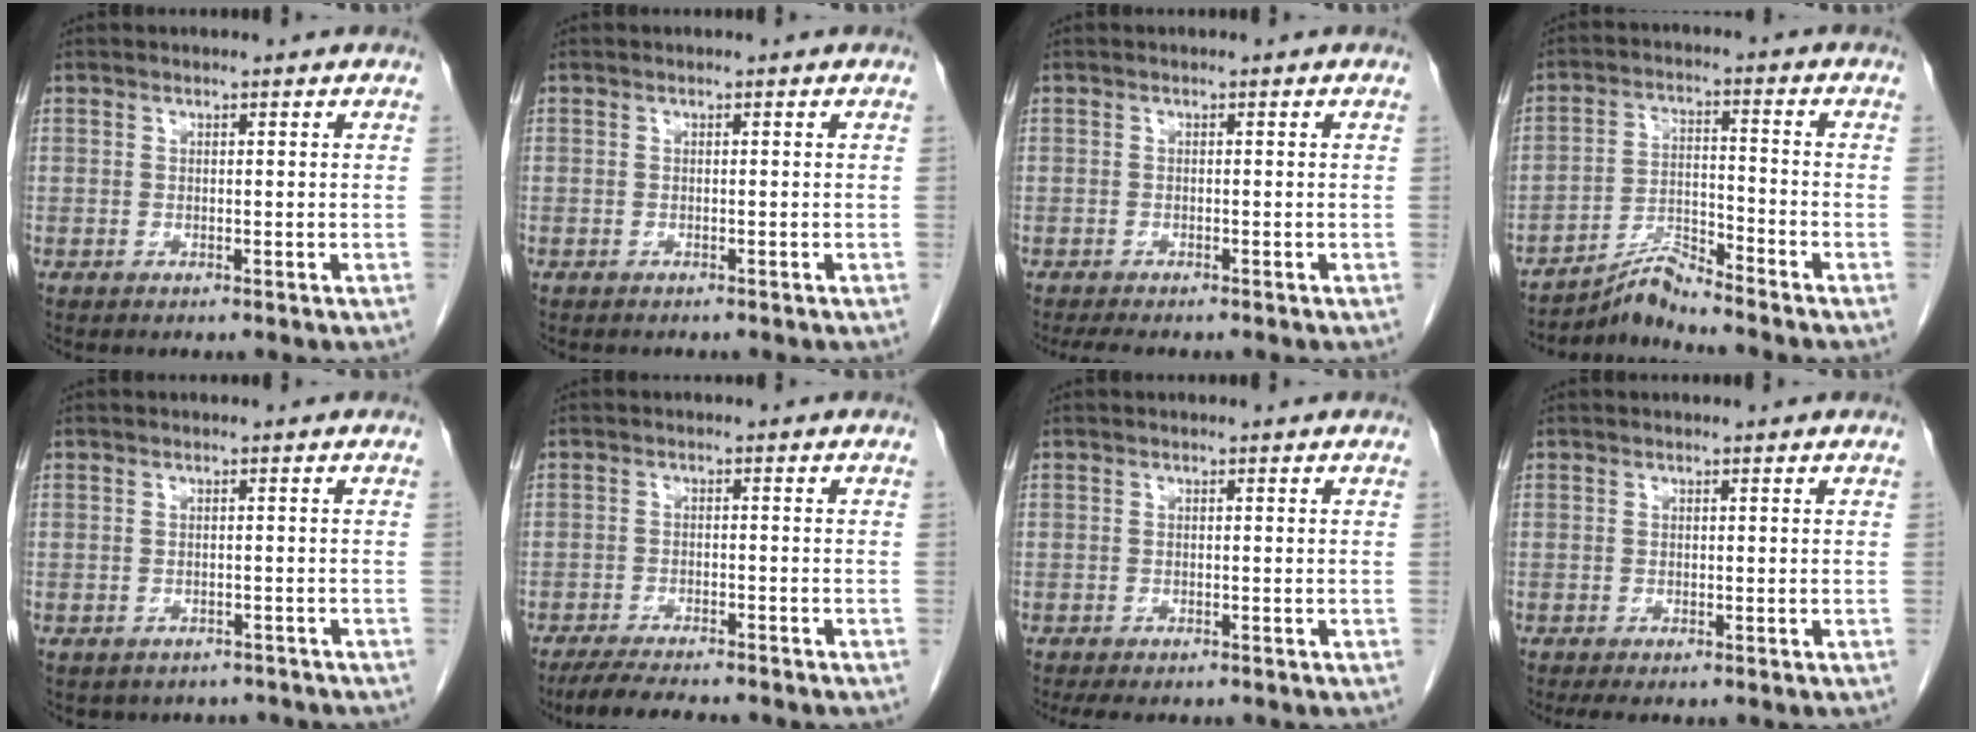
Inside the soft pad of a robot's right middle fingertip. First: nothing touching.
{"total": 0.6, "force": [-0.5, 0.2, 0.1], "torque": [-0.009, -0.001, -0.008]}
{"total": 3.4, "force": [-2.8, 0.8, 1.7], "torque": [-0.026, -0.008, -0.039]}
{"total": 5.3, "force": [-5.2, -0.9, 0.8], "torque": [-0.018, -0.004, -0.094]}
{"total": 5.6, "force": [-4.8, 2.7, 0.4], "torque": [-0.001, 0.009, -0.051]}
{"total": 8.4, "force": [-7.4, 1.0, 3.8], "torque": [-0.058, -0.018, -0.115]}
{"total": 4.4, "force": [-3.6, 1.5, 2.0], "torque": [-0.024, -0.007, -0.051]}
{"total": 1.9, "force": [-1.4, 0.5, 1.1], "torque": [-0.015, -0.005, -0.018]}